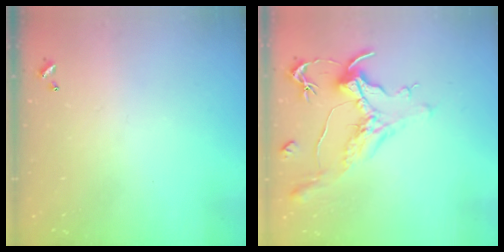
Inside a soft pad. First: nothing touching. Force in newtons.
{"total": 1.3, "press": 1.1, "slide": 0.7}